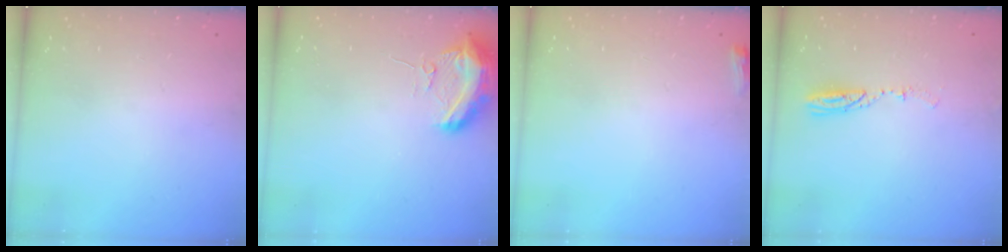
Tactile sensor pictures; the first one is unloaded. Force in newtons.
{"total": 10.0, "press": 10.0, "slide": 0.8}
{"total": 3.5, "press": 3.4, "slide": 0.8}
{"total": 4.8, "press": 4.7, "slide": 1.0}